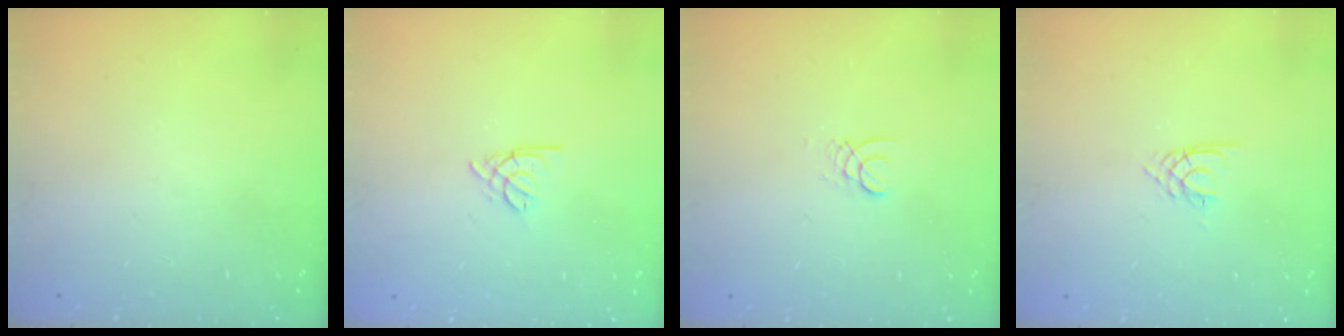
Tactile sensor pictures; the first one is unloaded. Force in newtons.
{"total": 1.8, "press": 1.7, "slide": 0.5}
{"total": 1.3, "press": 1.3, "slide": 0.1}
{"total": 1.9, "press": 1.9, "slide": 0.2}